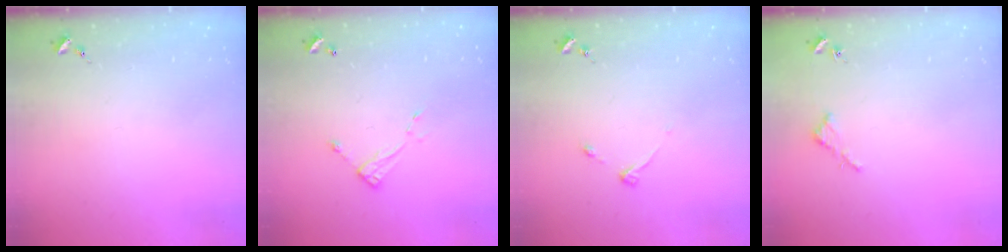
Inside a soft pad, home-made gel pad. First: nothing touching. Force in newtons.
{"total": 6.1, "press": 6.1, "slide": 0.2}
{"total": 3.9, "press": 3.8, "slide": 0.6}
{"total": 2.6, "press": 2.6, "slide": 0.2}